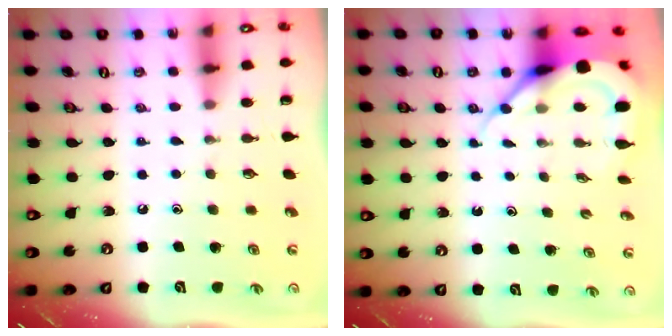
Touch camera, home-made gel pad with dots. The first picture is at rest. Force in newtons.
{"total": 7.3, "press": 7.3, "slide": 0.6}